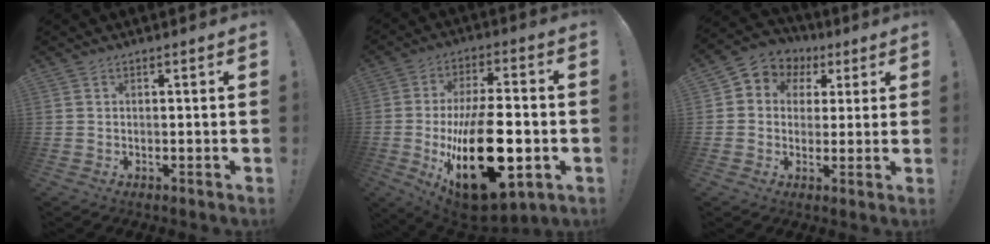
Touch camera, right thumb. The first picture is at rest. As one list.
[{"total": 28.0, "force": [-5.5, 13.2, 24.1], "torque": [-0.412, 0.014, -0.074]}, {"total": 6.0, "force": [1.2, 5.7, 1.5], "torque": [-0.021, -0.005, 0.026]}]